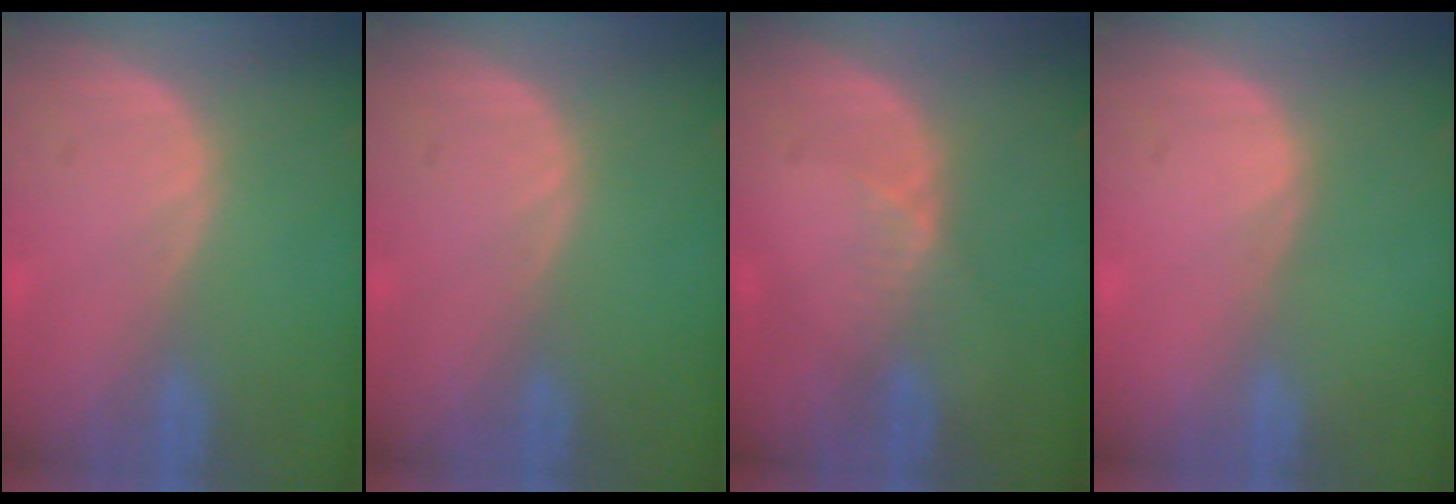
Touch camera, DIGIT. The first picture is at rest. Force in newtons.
{"total": 0.0}
{"total": 2.0, "press": 1.6, "slide": 1.3}
{"total": 0.0}